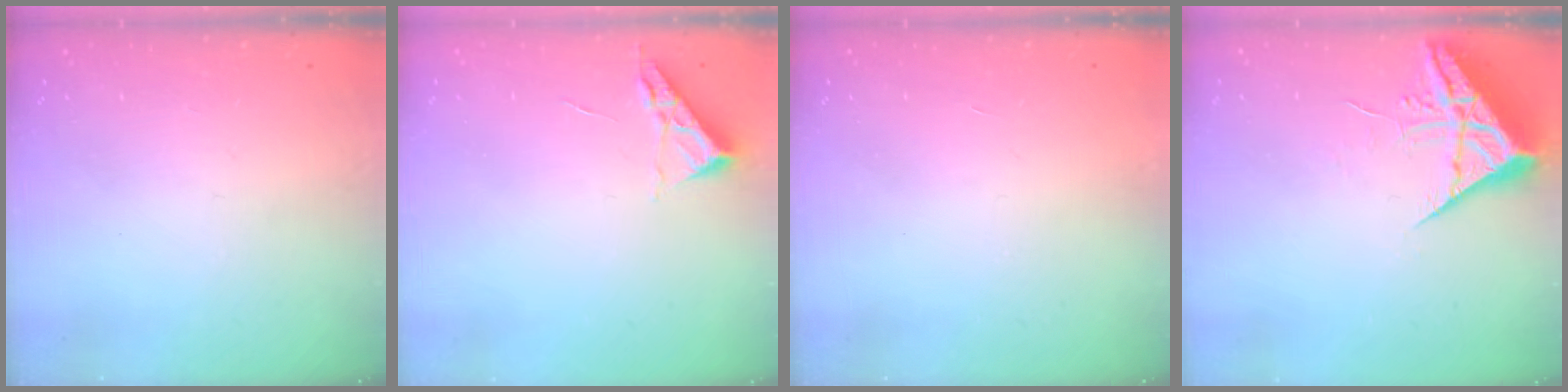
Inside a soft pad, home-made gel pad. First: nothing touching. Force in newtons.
{"total": 3.5, "press": 3.4, "slide": 0.5}
{"total": 1.7, "press": 1.7, "slide": 0.1}
{"total": 6.7, "press": 6.7, "slide": 0.5}